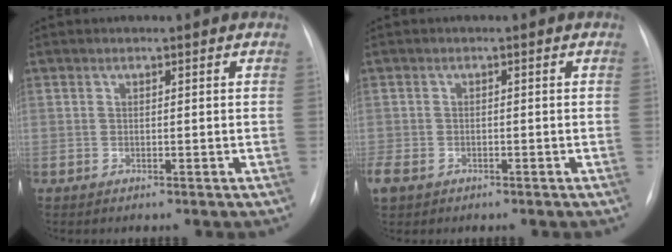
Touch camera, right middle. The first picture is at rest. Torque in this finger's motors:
{"motor_torque": [0.06, -0.05, 0.03, 0.02]}